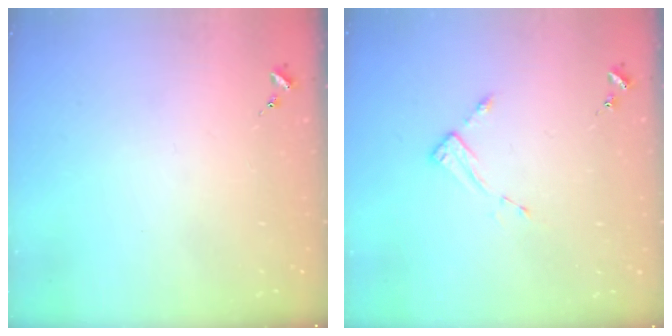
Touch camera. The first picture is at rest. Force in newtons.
{"total": 2.7, "press": 2.7, "slide": 0.4}